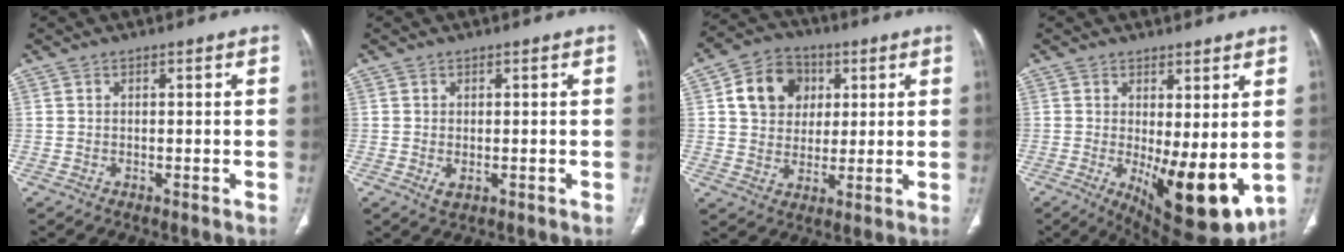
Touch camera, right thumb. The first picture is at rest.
{"total": 1.7, "force": [-0.3, 1.0, 1.3], "torque": [-0.023, -0.004, 0.000]}
{"total": 11.5, "force": [3.4, 9.5, 5.6], "torque": [-0.065, -0.003, 0.054]}
{"total": 13.2, "force": [-1.3, 4.9, 12.2], "torque": [-0.172, -0.033, -0.002]}